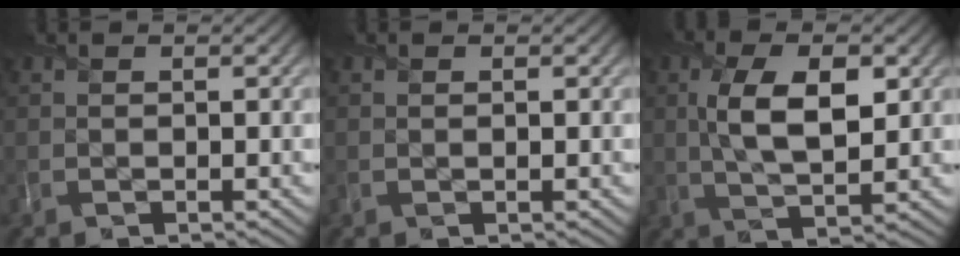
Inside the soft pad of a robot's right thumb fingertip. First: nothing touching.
{"total": 0.0}
{"total": 7.7, "force": [1.2, 3.3, 6.8], "torque": [-0.139, 0.001, 0.024]}